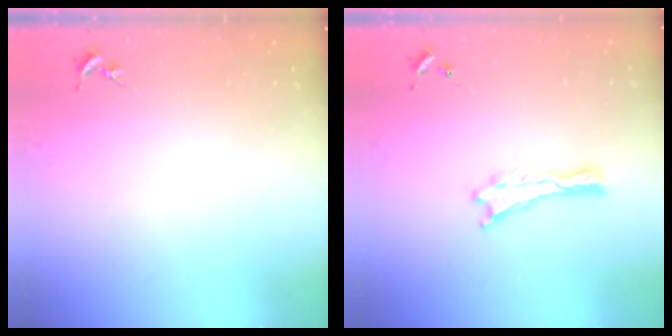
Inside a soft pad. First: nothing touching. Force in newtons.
{"total": 0.0}